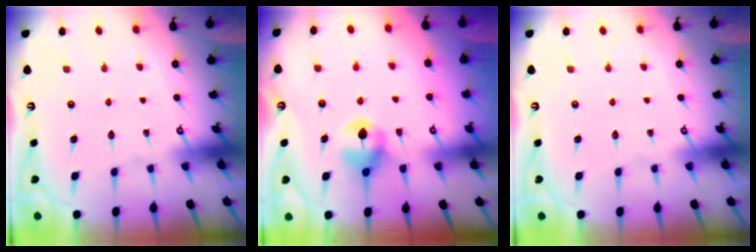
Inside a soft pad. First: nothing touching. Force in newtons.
{"total": 6.9, "press": 6.9, "slide": 0.3}
{"total": 0.0}